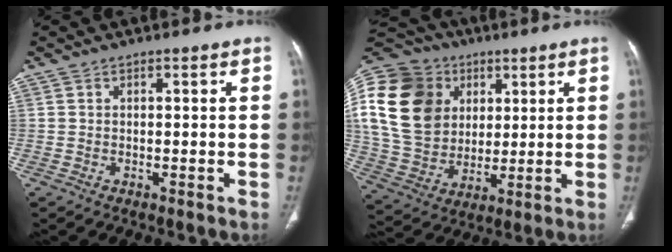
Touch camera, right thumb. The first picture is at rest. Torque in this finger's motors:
{"motor_torque": [-0.62, 1.53, 1.95, 0.83, 0.27]}